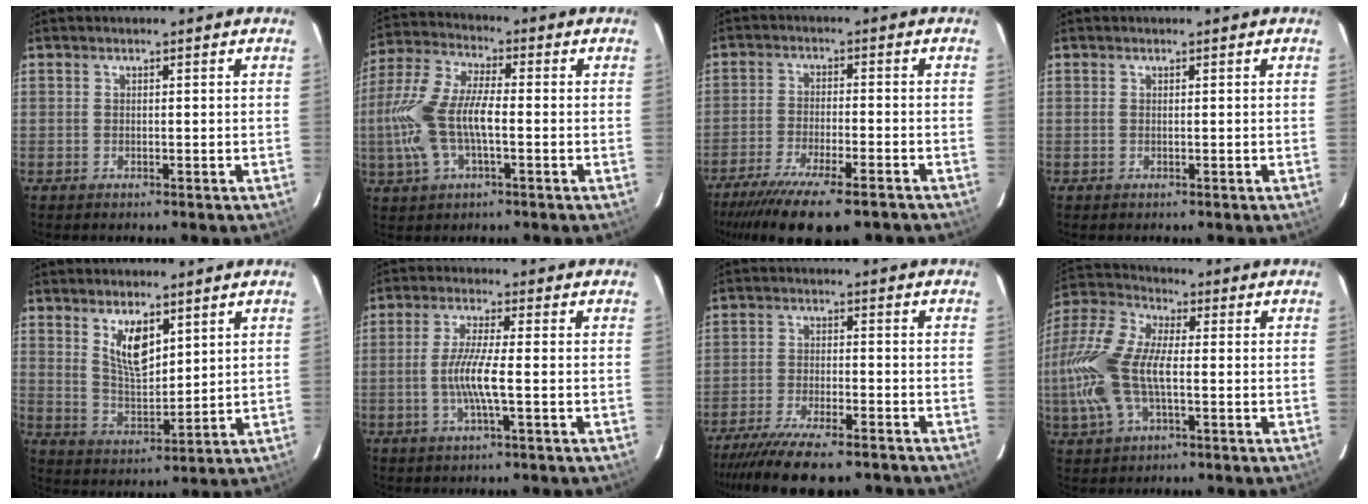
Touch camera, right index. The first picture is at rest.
{"total": 13.4, "force": [-2.1, 5.4, 12.0], "torque": [-0.266, 0.007, -0.044]}
{"total": 17.0, "force": [-13.4, 3.7, 9.8], "torque": [-0.200, -0.050, -0.212]}
{"total": 0.0}
{"total": 8.0, "force": [4.1, 3.4, 6.0], "torque": [-0.104, -0.004, 0.087]}
{"total": 6.6, "force": [-1.5, 0.0, 6.4], "torque": [-0.127, -0.004, -0.031]}
{"total": 14.7, "force": [-12.3, 3.1, 7.5], "torque": [-0.159, -0.032, -0.198]}
{"total": 16.5, "force": [-1.7, 8.0, 14.3], "torque": [-0.316, 0.008, -0.037]}